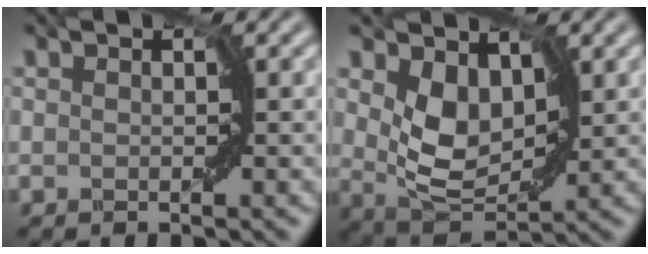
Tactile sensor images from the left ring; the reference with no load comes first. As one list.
[{"total": 4.4, "force": [1.4, 3.0, 2.9], "torque": [-0.067, -0.014, 0.031]}]